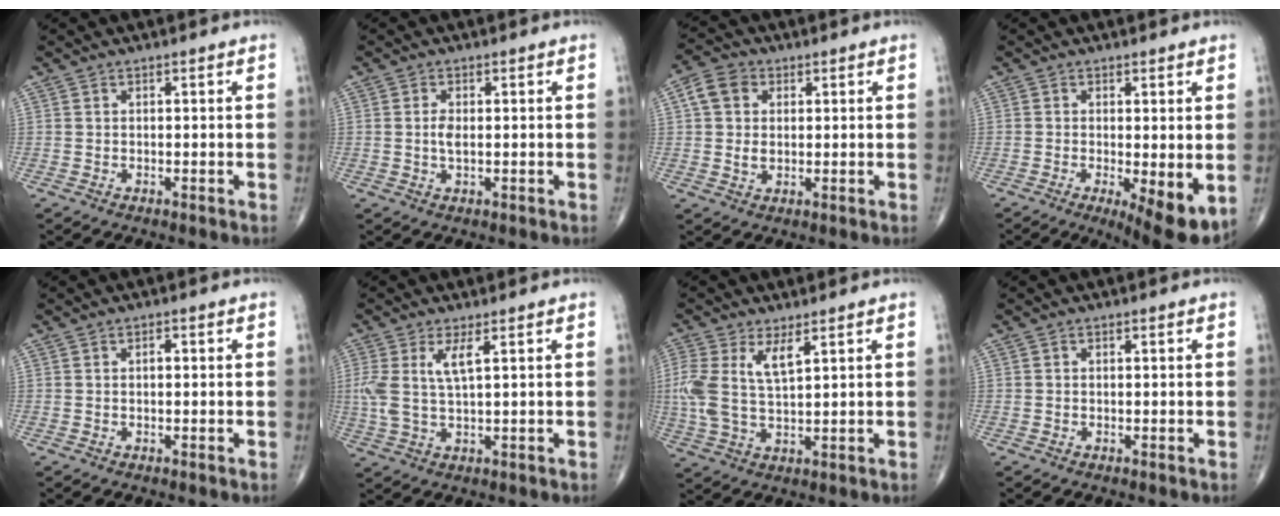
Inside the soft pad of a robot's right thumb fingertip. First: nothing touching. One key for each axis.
{"total": 2.4, "fx": 0.0, "fy": 1.0, "fz": 2.1, "tx": -0.045, "ty": -0.001, "tz": 0.000}
{"total": 7.0, "fx": 1.6, "fy": 5.2, "fz": 4.4, "tx": -0.070, "ty": 0.002, "tz": 0.025}
{"total": 9.0, "fx": -2.0, "fy": 2.7, "fz": 8.3, "tx": -0.122, "ty": -0.025, "tz": -0.027}
{"total": 1.2, "fx": 0.1, "fy": 0.6, "fz": 1.1, "tx": -0.017, "ty": 0.002, "tz": 0.000}
{"total": 6.1, "fx": 1.8, "fy": 1.7, "fz": 5.6, "tx": -0.141, "ty": -0.005, "tz": 0.042}
{"total": 9.0, "fx": 2.9, "fy": 3.5, "fz": 7.8, "tx": -0.189, "ty": 0.000, "tz": 0.064}
{"total": 0.0}